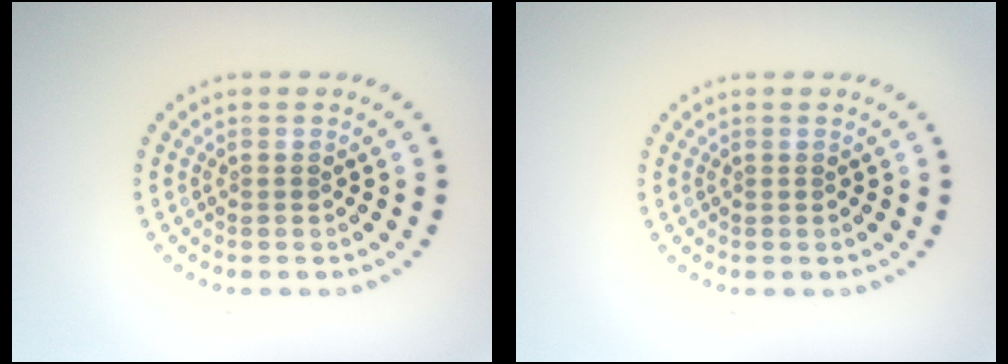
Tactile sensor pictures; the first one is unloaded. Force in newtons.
{"total": 0.0}